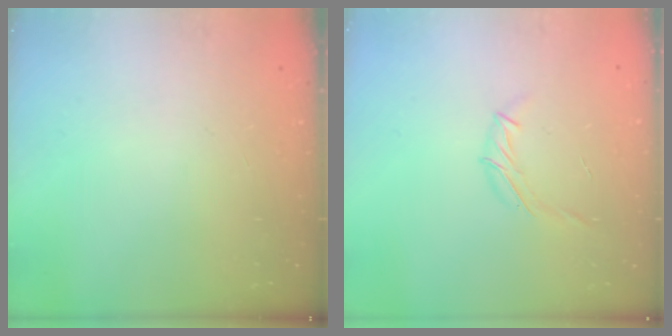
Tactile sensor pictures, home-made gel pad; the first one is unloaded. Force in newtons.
{"total": 6.4, "press": 6.3, "slide": 1.4}